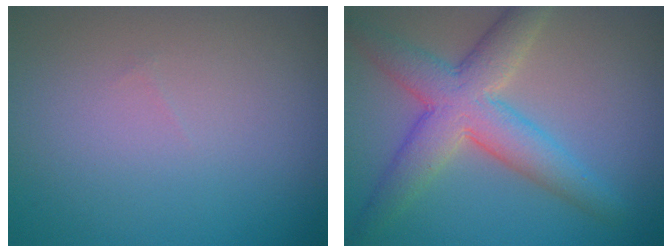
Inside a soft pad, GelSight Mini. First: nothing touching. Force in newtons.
{"total": 6.6, "press": 6.6, "slide": 0.2}